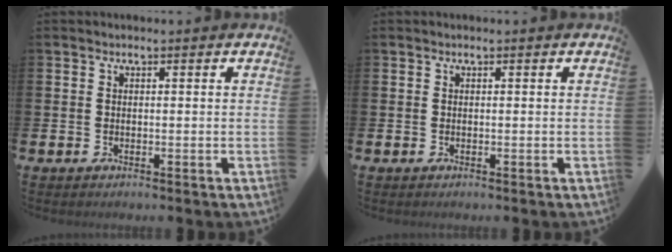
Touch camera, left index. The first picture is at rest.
{"total": 0.0}